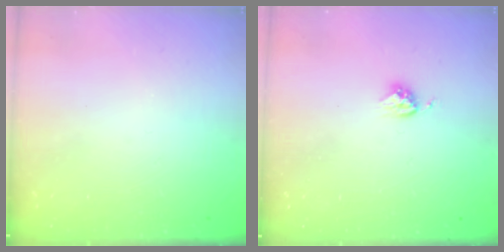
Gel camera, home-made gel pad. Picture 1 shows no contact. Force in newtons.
{"total": 3.9, "press": 3.8, "slide": 0.4}